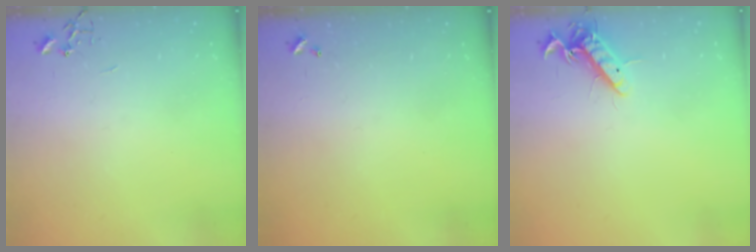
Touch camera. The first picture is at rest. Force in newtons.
{"total": 0.0}
{"total": 10.7, "press": 10.5, "slide": 1.7}